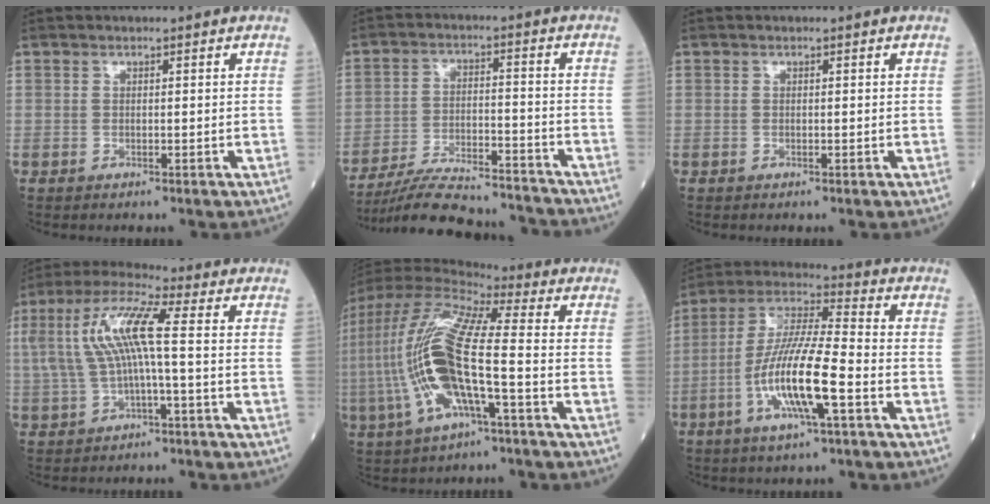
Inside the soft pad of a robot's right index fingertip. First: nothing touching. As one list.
[{"total": 16.3, "force": [-15.5, 1.6, 4.9], "torque": [-0.099, -0.004, -0.238]}, {"total": 0.0}, {"total": 10.2, "force": [0.5, 1.5, 10.1], "torque": [-0.219, 0.034, 0.007]}, {"total": 21.1, "force": [-3.3, 4.1, 20.5], "torque": [-0.477, -0.015, -0.069]}, {"total": 13.8, "force": [-4.3, 1.4, 13.0], "torque": [-0.262, -0.005, -0.083]}]